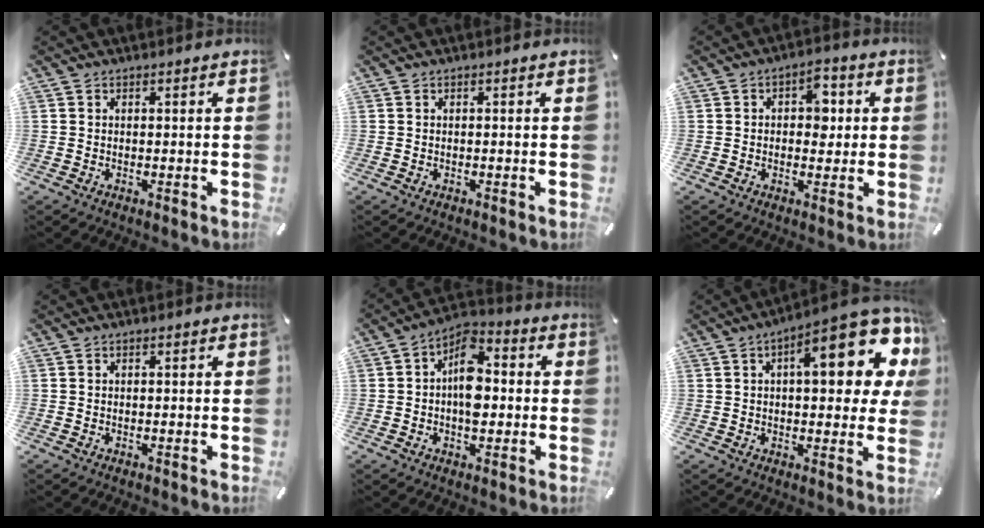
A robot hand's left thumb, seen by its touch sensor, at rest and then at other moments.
{"total": 0.0}
{"total": 5.9, "force": [0.5, 4.1, 4.2], "torque": [-0.036, -0.005, -0.004]}
{"total": 0.0}
{"total": 9.8, "force": [-0.5, 6.1, 7.7], "torque": [-0.123, 0.007, -0.011]}
{"total": 19.6, "force": [7.0, 7.7, 16.6], "torque": [-0.211, -0.032, 0.103]}